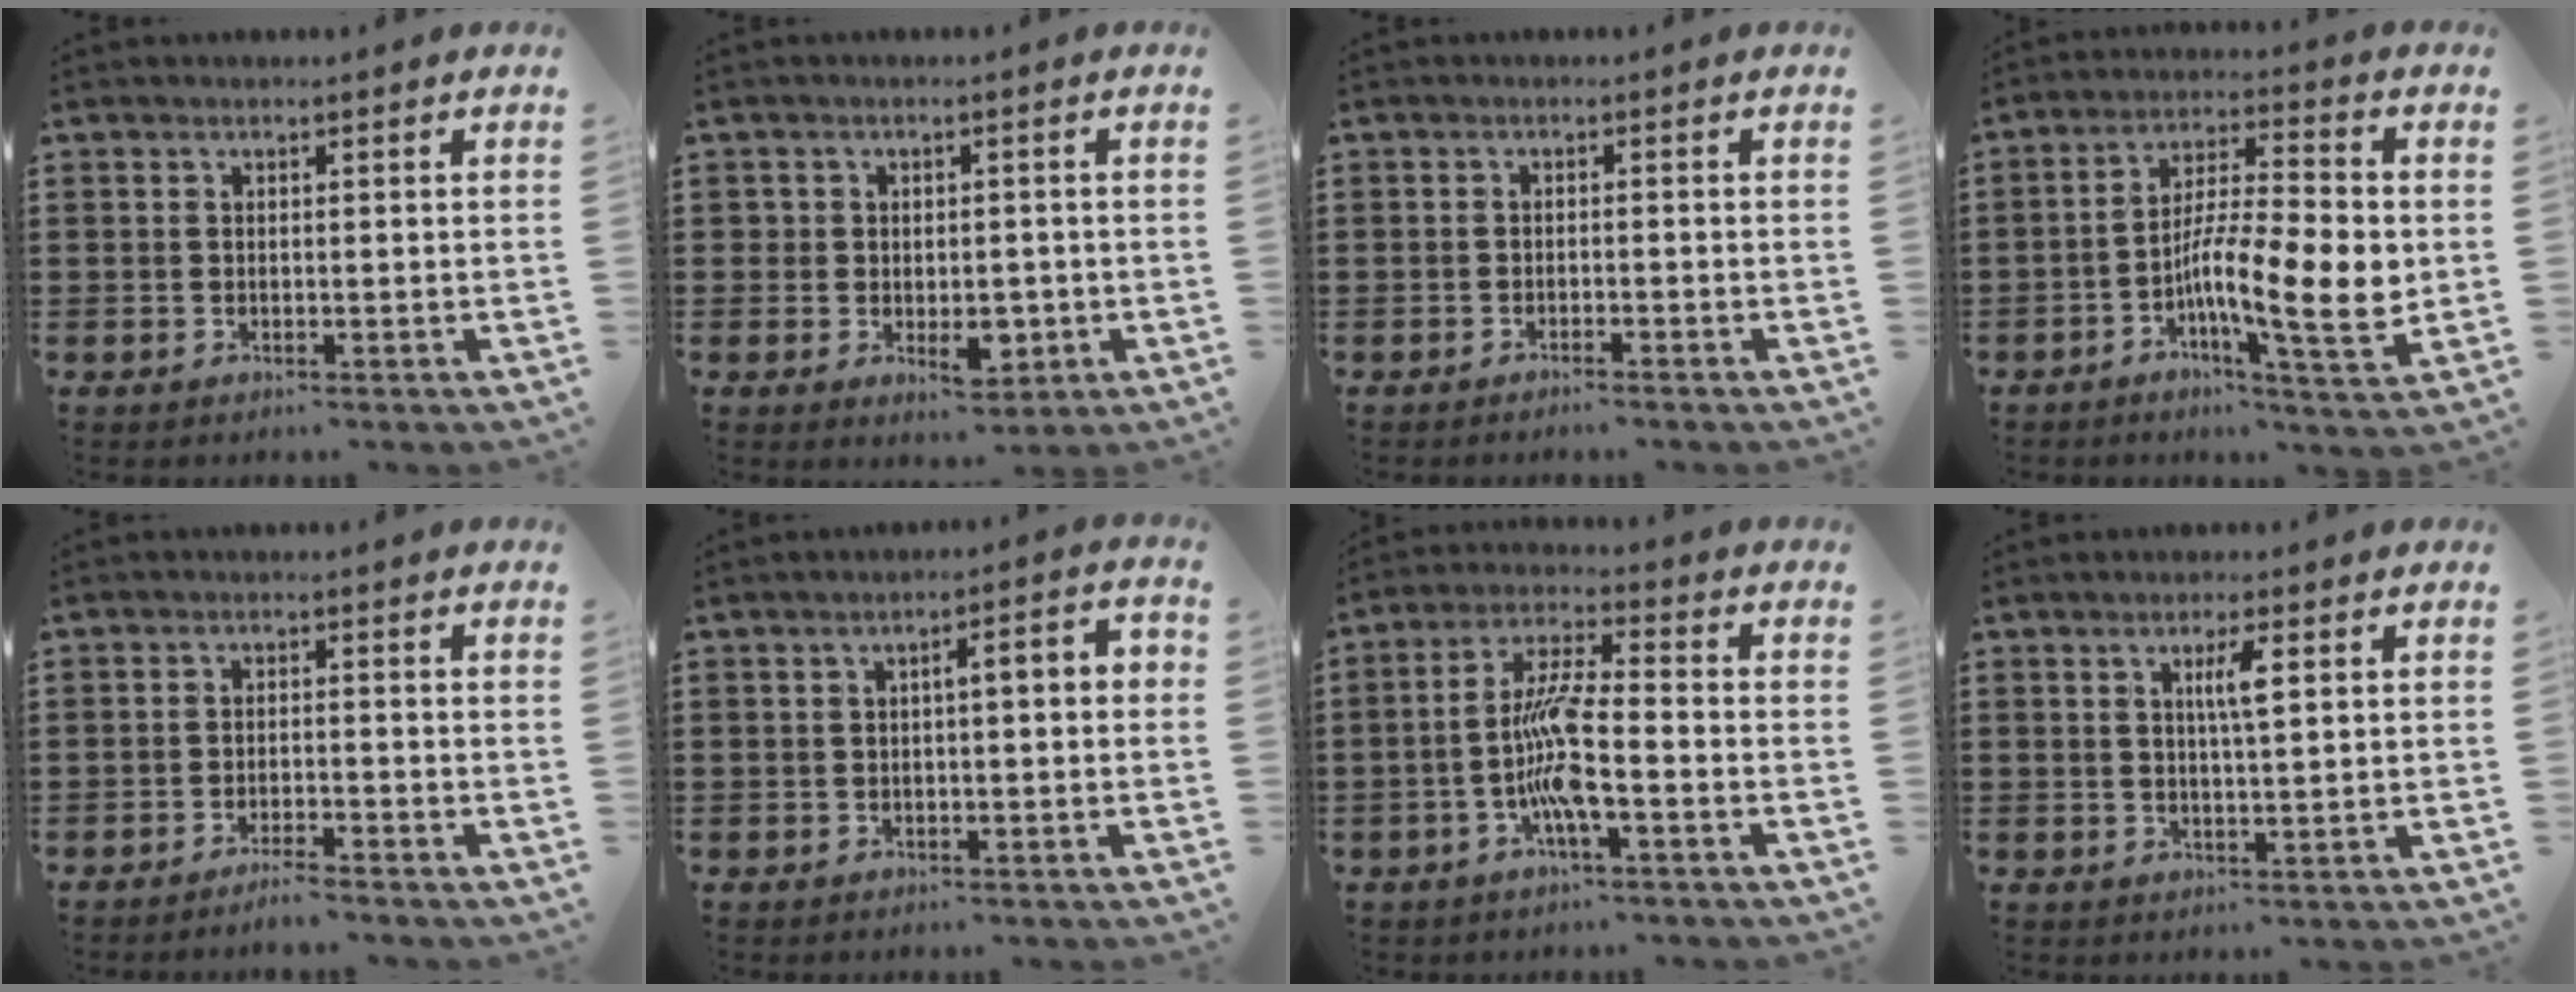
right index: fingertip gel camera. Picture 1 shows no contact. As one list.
[{"total": 4.5, "force": [-0.8, 3.4, 2.9], "torque": [-0.042, 0.002, -0.019]}, {"total": 1.2, "force": [-1.2, -0.3, 0.3], "torque": [-0.008, -0.003, -0.022]}, {"total": 12.2, "force": [-2.0, 2.6, 11.7], "torque": [-0.205, -0.005, -0.037]}, {"total": 2.5, "force": [-2.4, -0.3, 0.7], "torque": [-0.016, -0.002, -0.047]}, {"total": 2.4, "force": [-0.5, 0.4, 2.3], "torque": [-0.040, 0.004, -0.013]}, {"total": 8.7, "force": [-2.7, 1.6, 8.1], "torque": [-0.178, -0.009, -0.058]}, {"total": 3.5, "force": [1.1, 0.5, 3.3], "torque": [-0.067, 0.005, 0.015]}]